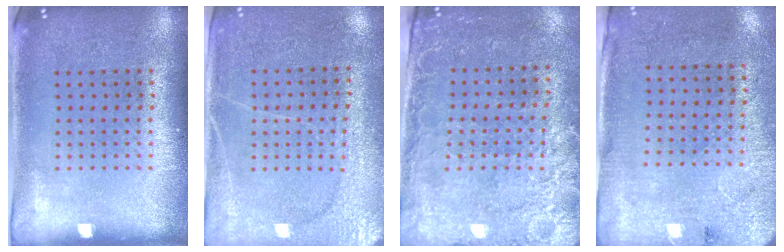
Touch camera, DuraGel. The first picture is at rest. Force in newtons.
{"total": 2.9, "press": 2.7, "slide": 1.1}
{"total": 2.7, "press": 2.4, "slide": 1.2}
{"total": 2.6, "press": 2.2, "slide": 1.4}